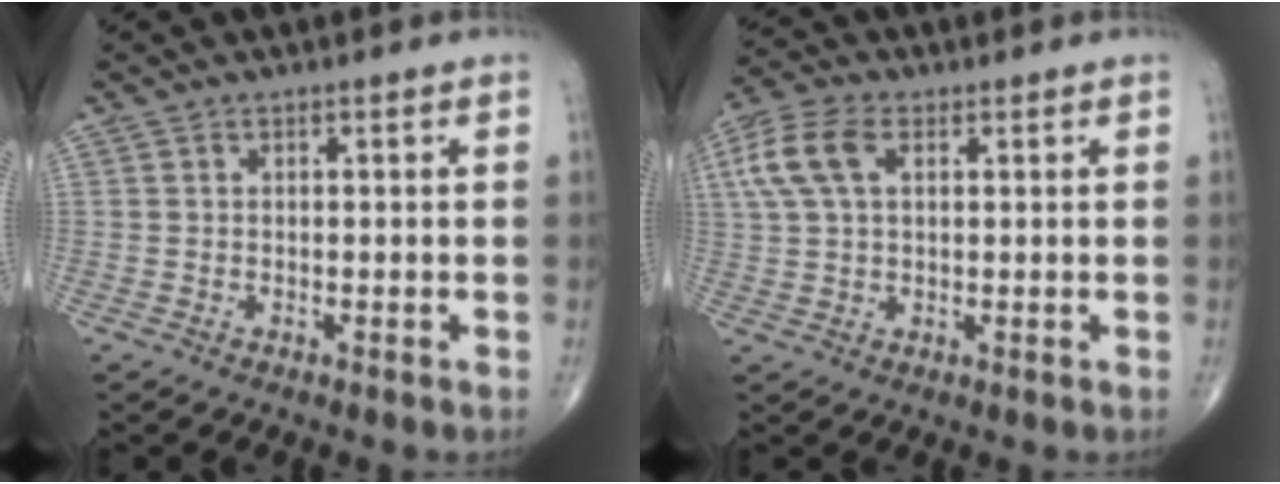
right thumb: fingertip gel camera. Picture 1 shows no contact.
{"total": 8.6, "force": [2.6, 5.0, 6.5], "torque": [-0.150, 0.019, 0.049]}